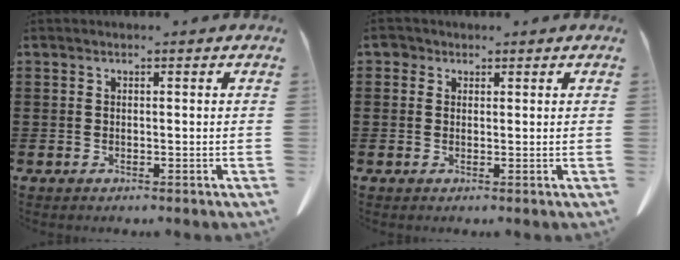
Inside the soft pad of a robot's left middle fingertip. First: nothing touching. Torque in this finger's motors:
{"motor_torque": [-0.06, 0.03, 0.00, 0.00]}